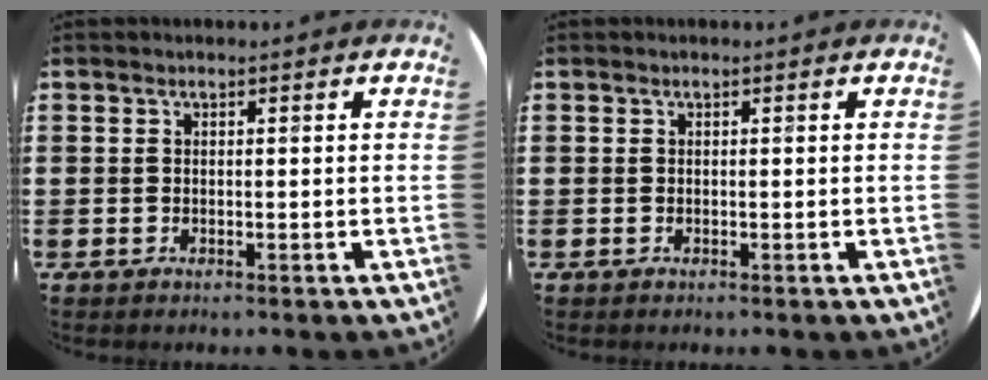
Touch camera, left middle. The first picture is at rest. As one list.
[{"total": 0.0}]